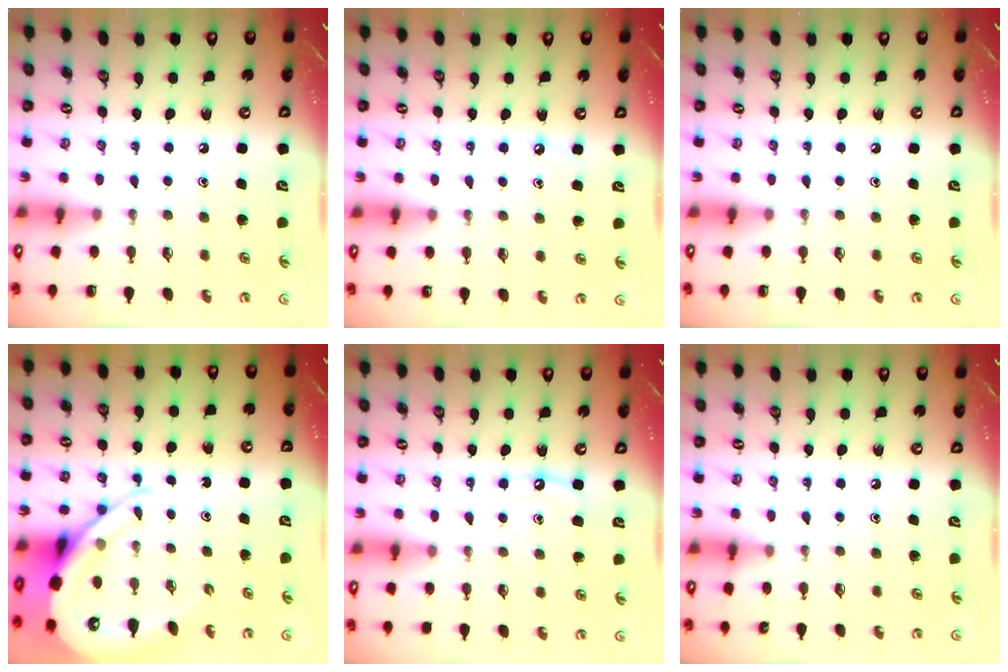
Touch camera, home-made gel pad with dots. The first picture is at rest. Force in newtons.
{"total": 2.8, "press": 2.7, "slide": 0.4}
{"total": 0.0}
{"total": 12.0, "press": 11.9, "slide": 1.3}
{"total": 5.9, "press": 5.9, "slide": 0.6}
{"total": 3.9, "press": 3.9, "slide": 0.5}